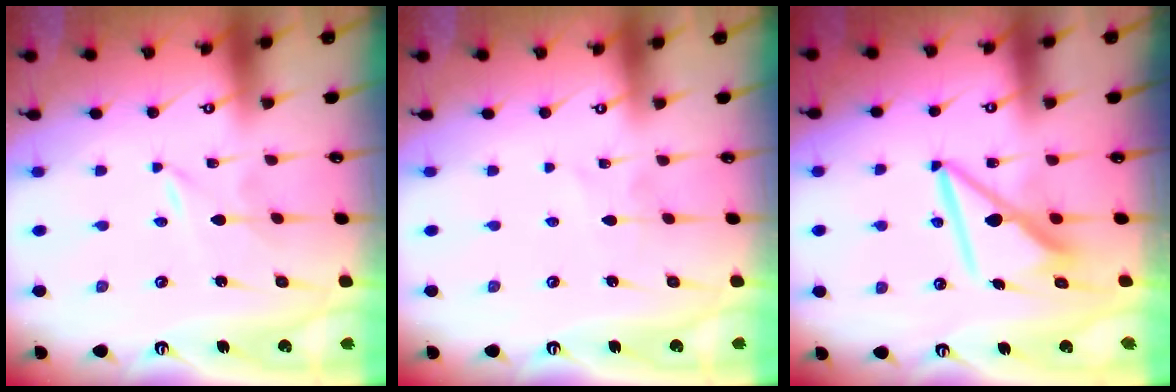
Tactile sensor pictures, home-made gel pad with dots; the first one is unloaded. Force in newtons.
{"total": 2.3, "press": 2.3, "slide": 0.2}
{"total": 9.1, "press": 9.1, "slide": 0.8}